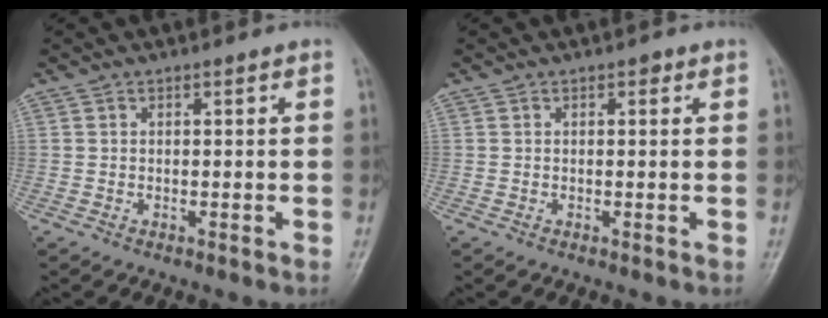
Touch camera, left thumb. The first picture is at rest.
{"total": 0.9, "force": [0.4, 0.6, 0.5], "torque": [0.001, 0.001, 0.002]}